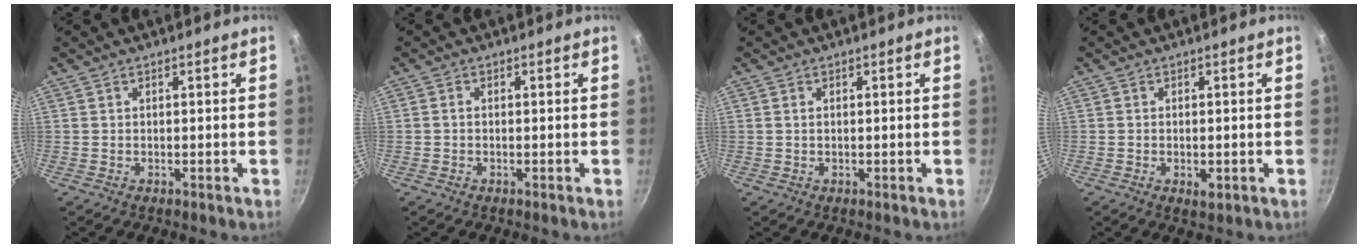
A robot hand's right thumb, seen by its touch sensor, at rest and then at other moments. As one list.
[{"total": 0.8, "force": [-0.2, 0.6, 0.5], "torque": [-0.010, 0.005, -0.005]}, {"total": 0.6, "force": [0.2, 0.4, 0.5], "torque": [-0.010, 0.002, 0.003]}, {"total": 2.3, "force": [-0.6, 1.2, 1.8], "torque": [-0.029, -0.005, -0.009]}]